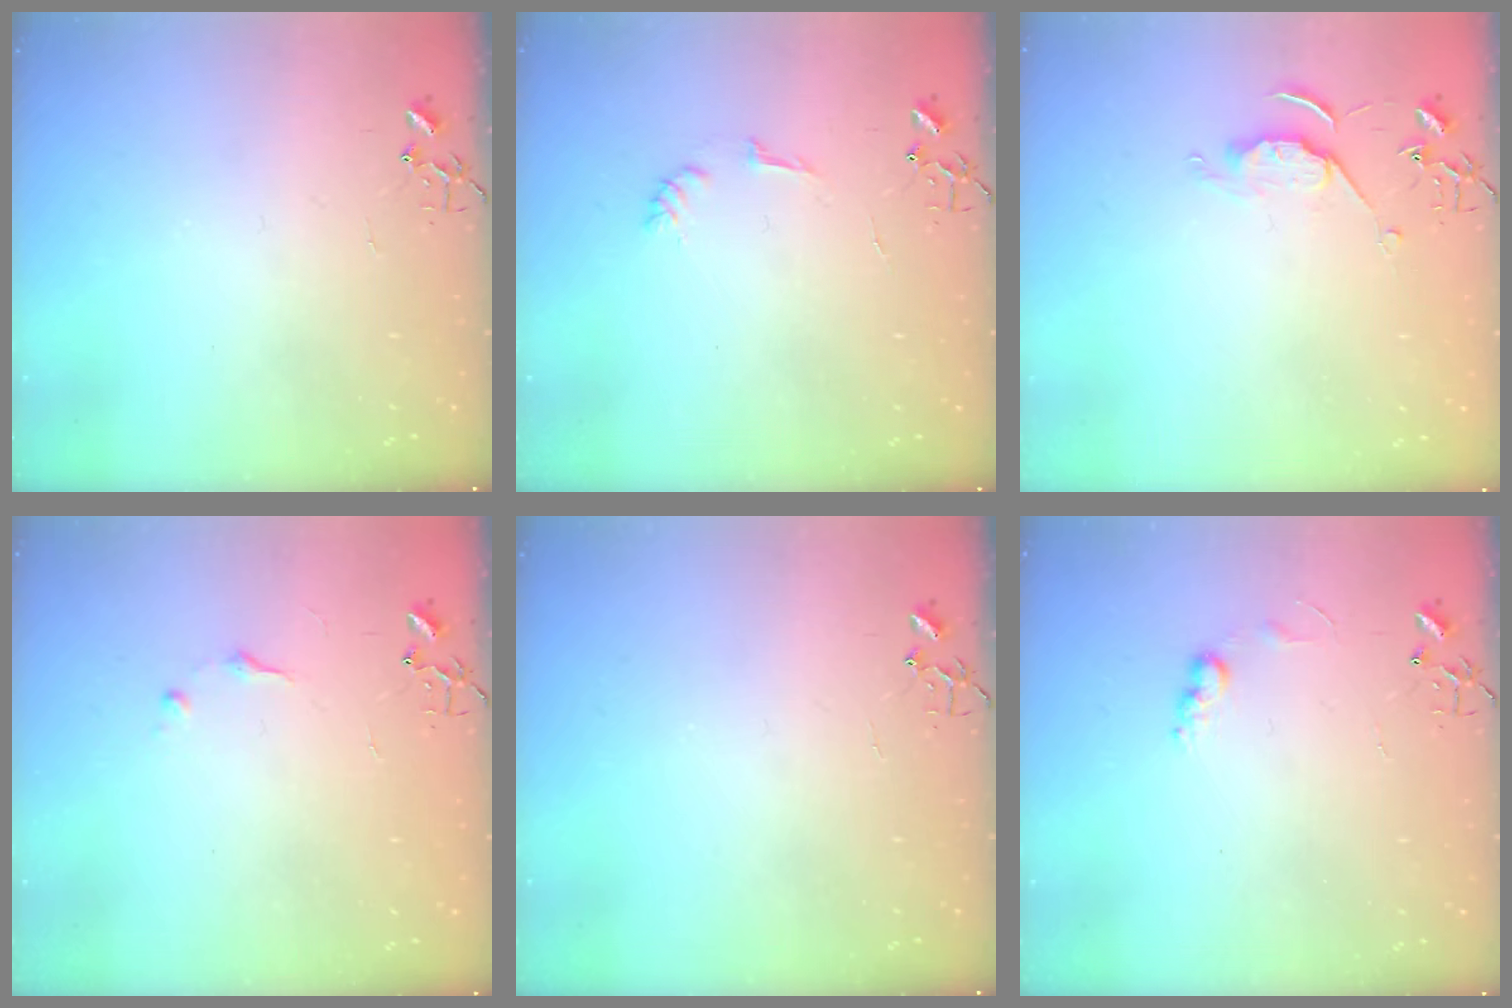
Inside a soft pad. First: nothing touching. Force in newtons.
{"total": 4.3, "press": 4.3, "slide": 0.5}
{"total": 6.0, "press": 6.0, "slide": 0.6}
{"total": 6.5, "press": 6.5, "slide": 0.8}
{"total": 0.0}
{"total": 6.6, "press": 6.5, "slide": 0.4}